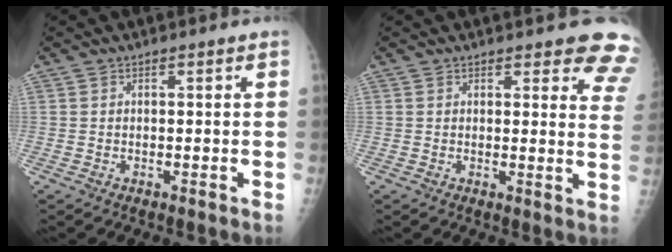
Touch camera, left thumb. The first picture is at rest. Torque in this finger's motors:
{"motor_torque": [3.05, 1.65, 0.99, -0.45, 0.14]}